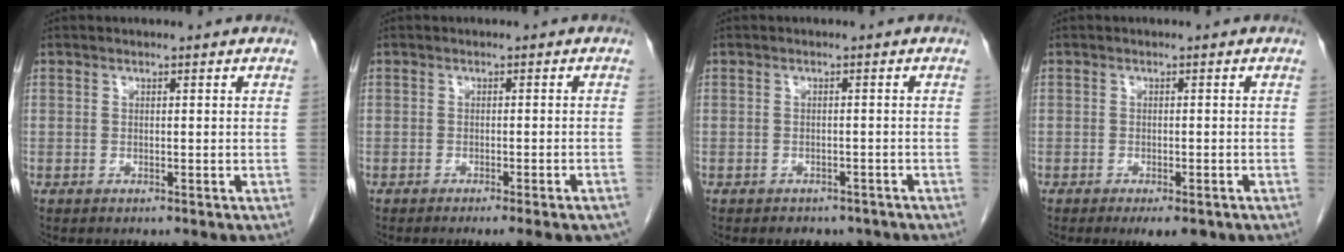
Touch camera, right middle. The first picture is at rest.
{"total": 7.0, "force": [-5.5, 0.3, 4.3], "torque": [-0.038, -0.012, -0.072]}
{"total": 4.0, "force": [-3.3, 2.1, 0.7], "torque": [-0.002, 0.006, -0.040]}
{"total": 4.1, "force": [-2.6, 1.4, 2.8], "torque": [-0.030, -0.004, -0.032]}